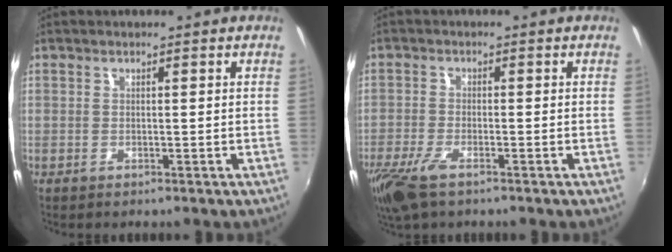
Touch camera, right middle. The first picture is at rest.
{"total": 7.0, "force": [-4.6, 2.2, 4.8], "torque": [-0.122, -0.022, -0.091]}